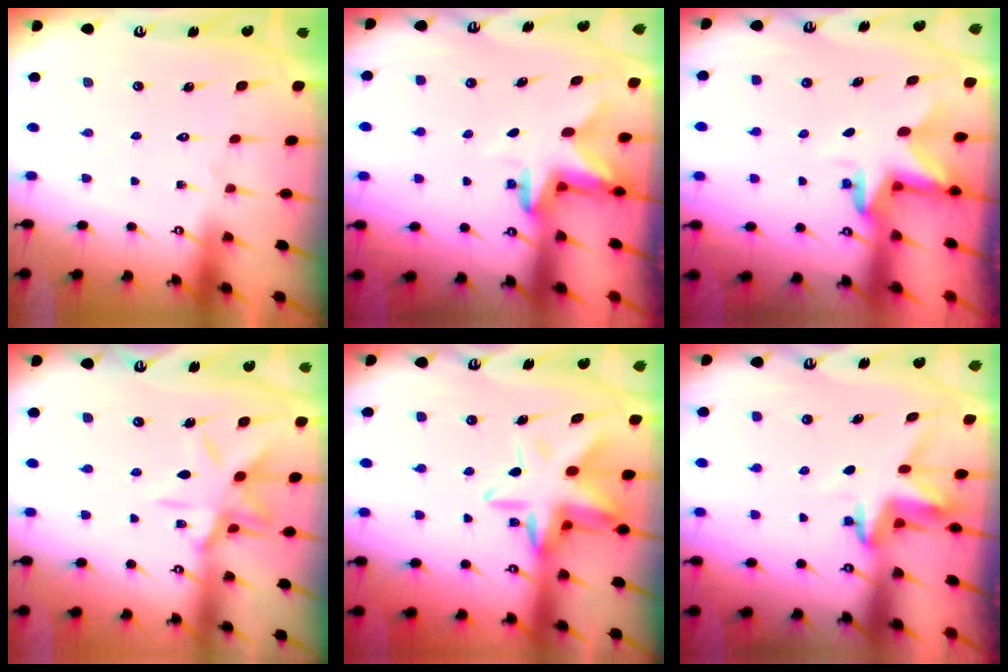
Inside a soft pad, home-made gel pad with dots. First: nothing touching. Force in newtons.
{"total": 2.6, "press": 2.6, "slide": 0.6}
{"total": 2.8, "press": 2.8, "slide": 0.2}
{"total": 11.6, "press": 11.5, "slide": 0.8}
{"total": 13.8, "press": 13.6, "slide": 2.2}
{"total": 3.5, "press": 3.5, "slide": 0.3}